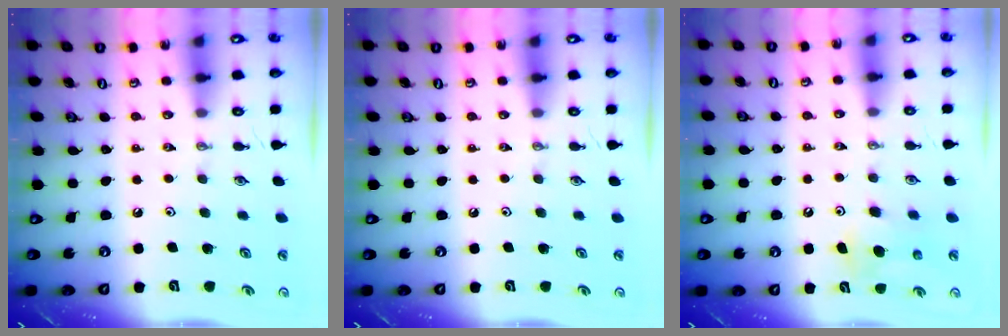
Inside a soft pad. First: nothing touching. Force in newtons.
{"total": 0.0}
{"total": 6.0, "press": 6.0, "slide": 0.3}